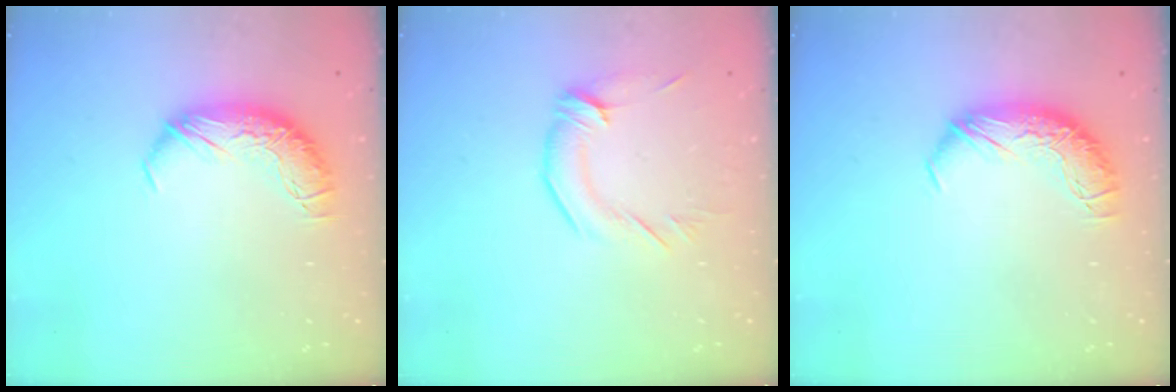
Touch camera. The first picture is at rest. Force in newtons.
{"total": 0.9, "press": 0.7, "slide": 0.6}
{"total": 0.0}